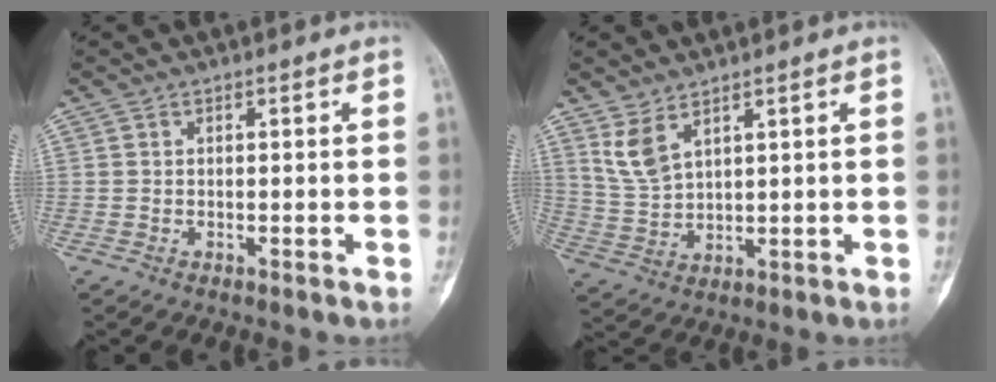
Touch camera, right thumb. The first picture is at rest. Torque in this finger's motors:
{"motor_torque": [0.18, 0.62, 0.03, 0.06, 0.01]}